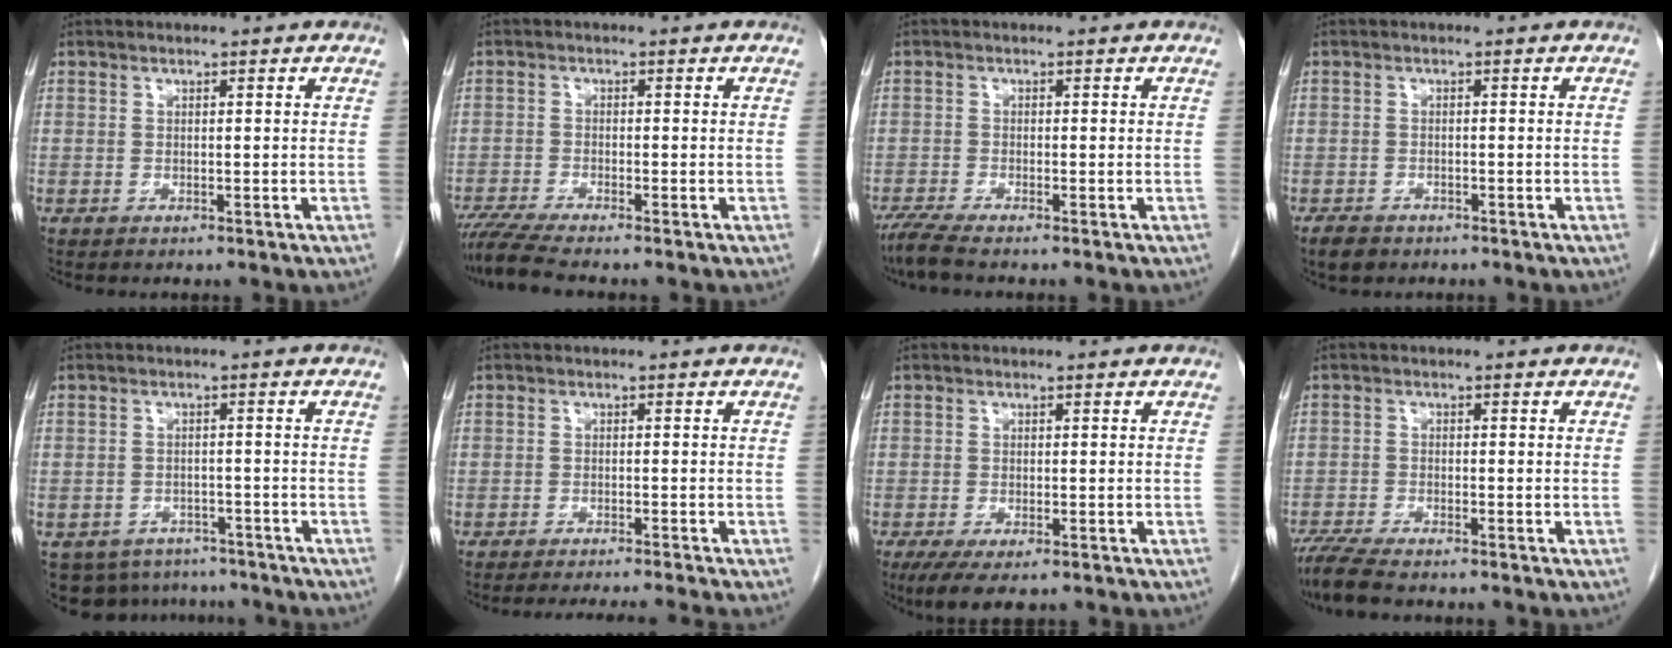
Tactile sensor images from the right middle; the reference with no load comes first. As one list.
[{"total": 5.0, "force": [-4.3, -0.7, 2.4], "torque": [-0.046, -0.018, -0.081]}, {"total": 2.9, "force": [-2.4, -0.2, 1.6], "torque": [-0.041, -0.009, -0.053]}, {"total": 2.5, "force": [-1.9, 1.3, 0.9], "torque": [-0.021, -0.001, -0.026]}, {"total": 9.2, "force": [-7.7, 4.7, 1.3], "torque": [-0.020, 0.007, -0.094]}, {"total": 7.6, "force": [-6.9, -1.2, 2.9], "torque": [-0.021, -0.014, -0.097]}, {"total": 5.0, "force": [-3.3, 1.4, 3.4], "torque": [-0.056, -0.014, -0.053]}, {"total": 5.6, "force": [-4.7, 0.6, 2.9], "torque": [-0.057, -0.017, -0.085]}]